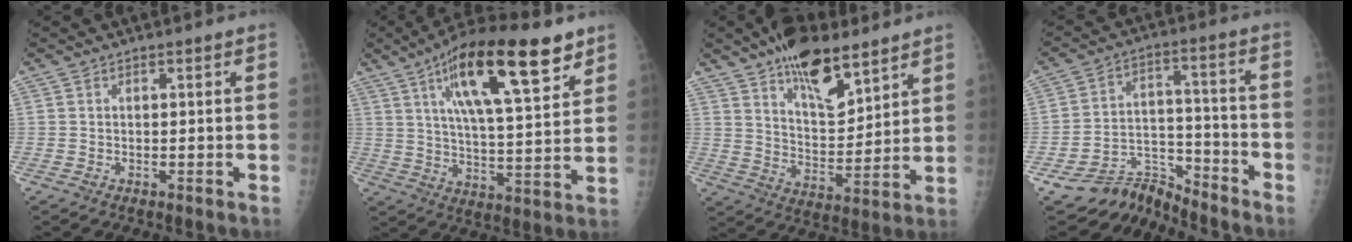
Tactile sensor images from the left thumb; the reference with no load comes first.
{"total": 20.9, "force": [11.4, 6.3, 16.4], "torque": [-0.243, -0.030, 0.184]}
{"total": 15.4, "force": [10.4, 6.6, 9.3], "torque": [-0.112, -0.062, 0.179]}
{"total": 8.4, "force": [-8.1, 1.9, -1.5], "torque": [0.042, 0.097, -0.146]}